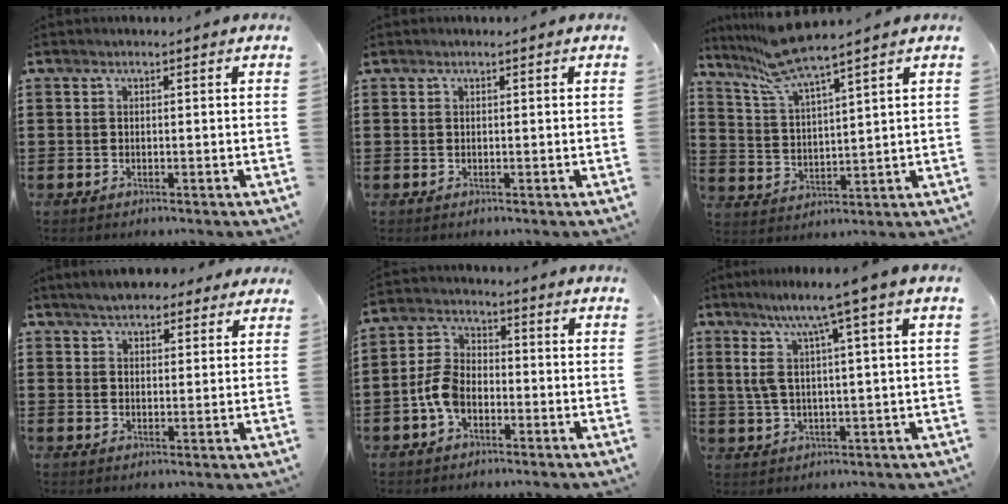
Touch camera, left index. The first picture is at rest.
{"total": 0.0}
{"total": 8.0, "force": [6.9, 0.2, 4.2], "torque": [-0.105, -0.023, 0.124]}
{"total": 4.7, "force": [4.1, 1.7, 1.4], "torque": [-0.039, 0.001, 0.078]}
{"total": 5.8, "force": [-2.2, 3.7, 3.9], "torque": [-0.104, 0.003, -0.048]}
{"total": 7.6, "force": [3.9, 0.0, 6.5], "torque": [-0.137, -0.011, 0.060]}